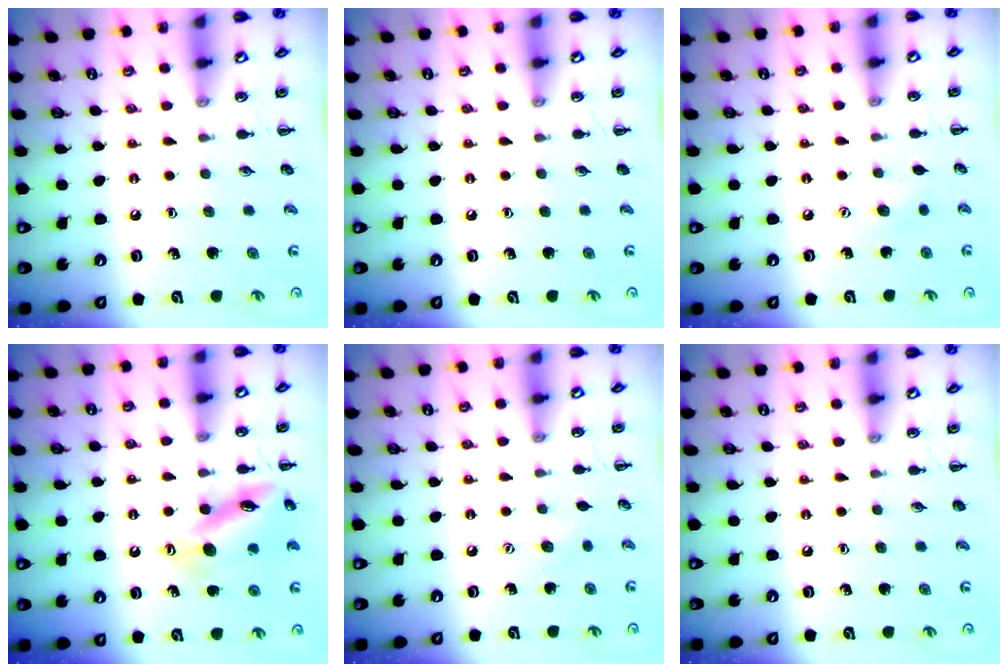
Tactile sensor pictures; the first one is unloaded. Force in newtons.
{"total": 0.0}
{"total": 3.1, "press": 3.0, "slide": 0.7}
{"total": 14.0, "press": 13.9, "slide": 1.5}
{"total": 3.5, "press": 3.4, "slide": 0.8}
{"total": 0.0}